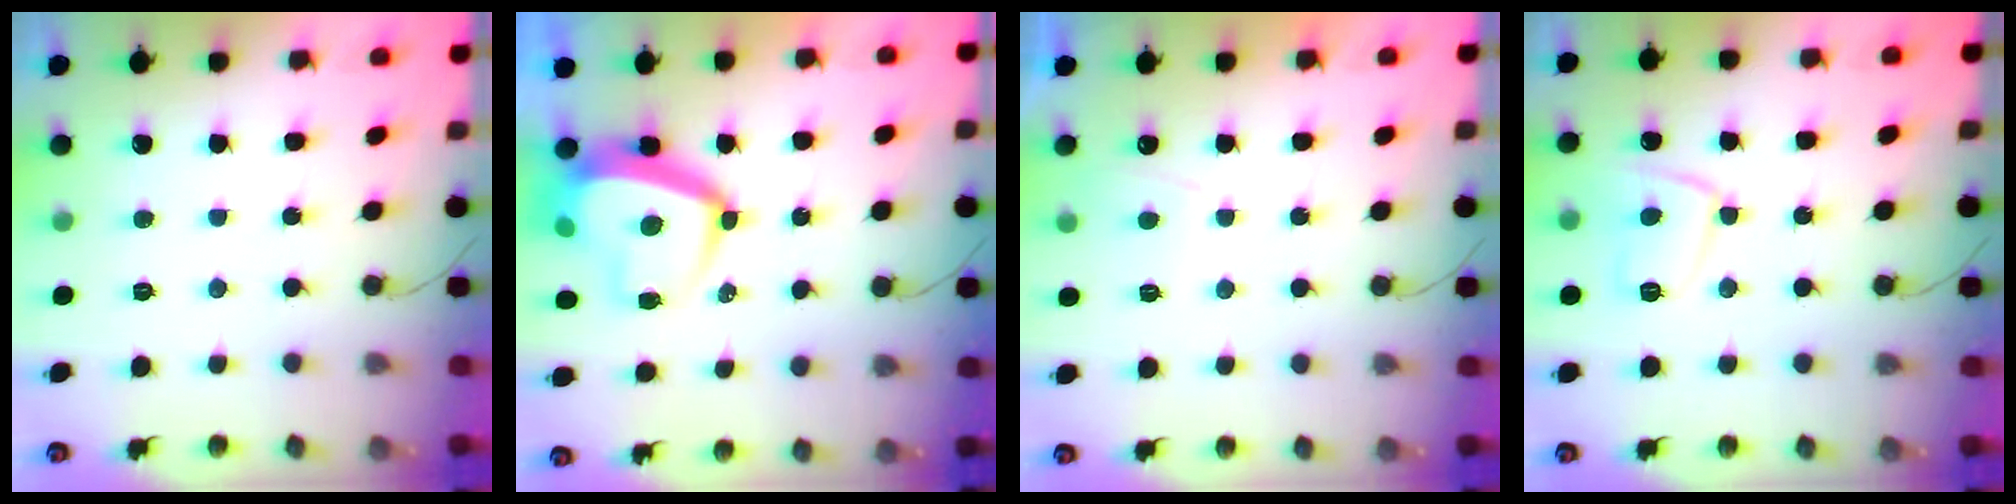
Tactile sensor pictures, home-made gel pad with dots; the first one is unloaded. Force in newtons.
{"total": 10.8, "press": 10.7, "slide": 1.5}
{"total": 1.9, "press": 1.8, "slide": 0.7}
{"total": 9.7, "press": 9.7, "slide": 0.7}